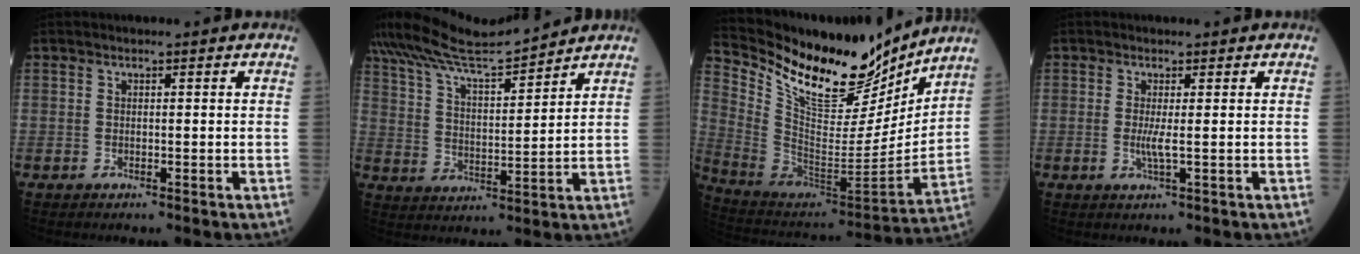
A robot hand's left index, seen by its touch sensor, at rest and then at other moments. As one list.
[{"total": 10.9, "force": [10.4, -0.3, 3.1], "torque": [-0.071, 0.014, 0.193]}, {"total": 22.1, "force": [19.1, 5.3, 9.8], "torque": [-0.182, -0.041, 0.325]}, {"total": 1.9, "force": [-0.1, -0.1, 1.9], "torque": [-0.044, -0.004, 0.000]}]